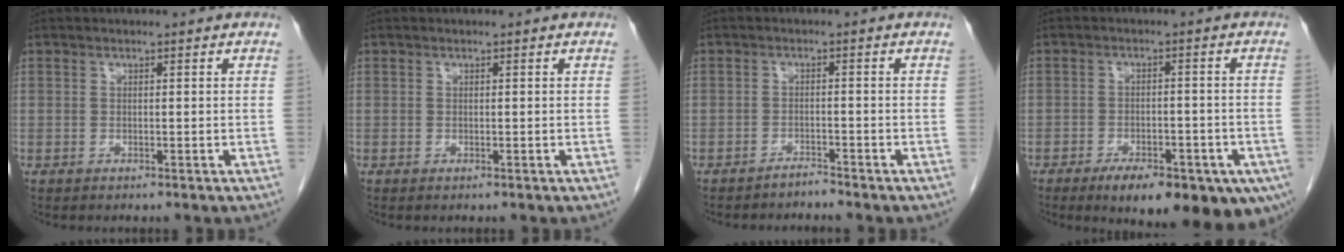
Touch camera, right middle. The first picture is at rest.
{"total": 0.0}
{"total": 1.5, "force": [-1.5, -0.1, -0.2], "torque": [0.010, -0.003, -0.024]}
{"total": 17.4, "force": [-10.8, 6.4, 12.0], "torque": [-0.119, -0.009, -0.137]}